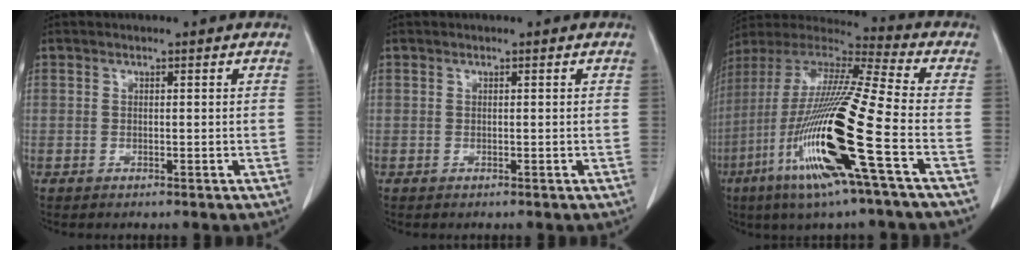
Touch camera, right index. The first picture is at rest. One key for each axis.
{"total": 0.0}
{"total": 22.3, "fx": -7.6, "fy": 0.1, "fz": 20.9, "tx": -0.446, "ty": -0.037, "tz": -0.153}